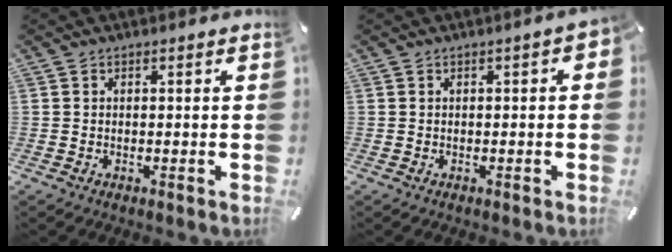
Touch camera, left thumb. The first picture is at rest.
{"total": 1.7, "force": [-0.1, 0.7, 1.6], "torque": [-0.028, 0.005, -0.003]}